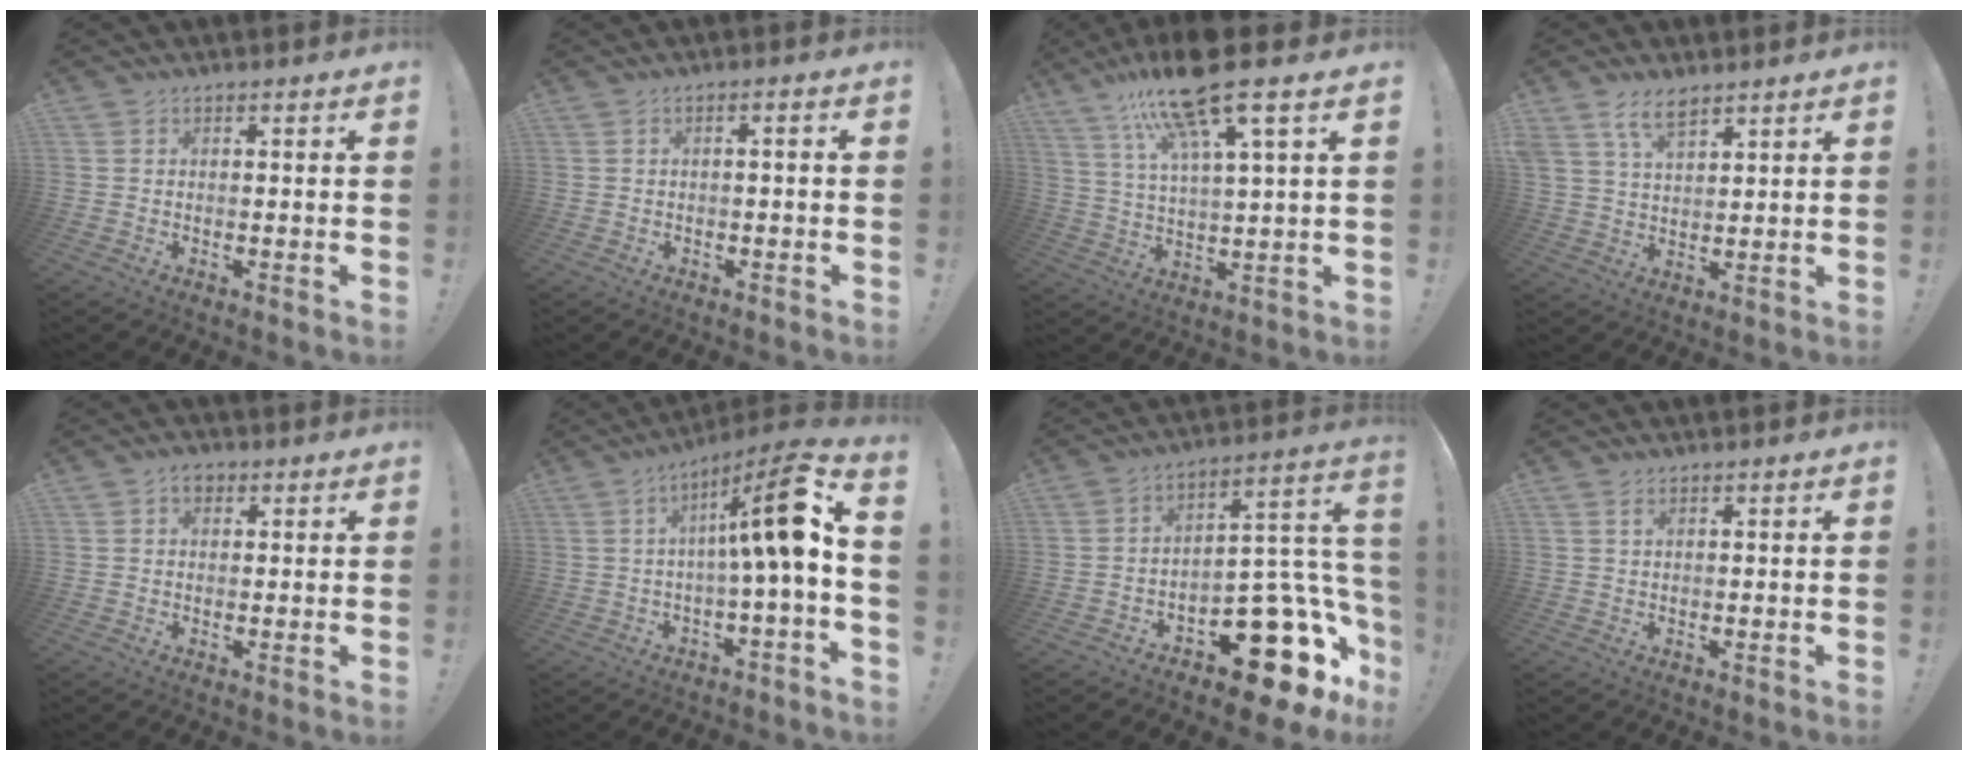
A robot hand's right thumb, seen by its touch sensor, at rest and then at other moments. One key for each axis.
{"total": 1.7, "fx": -1.0, "fy": 0.0, "fz": 1.4, "tx": -0.021, "ty": 0.003, "tz": -0.019}
{"total": 16.5, "fx": 10.8, "fy": 2.7, "fz": 12.2, "tx": -0.209, "ty": -0.056, "tz": 0.172}
{"total": 7.3, "fx": 5.2, "fy": 3.3, "fz": 4.0, "tx": -0.075, "ty": -0.015, "tz": 0.096}
{"total": 3.4, "fx": 1.6, "fy": 2.5, "fz": 1.7, "tx": -0.022, "ty": -0.003, "tz": 0.028}
{"total": 14.7, "fx": 2.4, "fy": 1.1, "fz": 14.4, "tx": -0.215, "ty": -0.012, "tz": 0.020}
{"total": 19.4, "fx": -10.4, "fy": 9.3, "fz": 13.5, "tx": -0.134, "ty": 0.053, "tz": -0.159}
{"total": 1.4, "fx": 0.9, "fy": 0.5, "fz": 1.0, "tx": -0.013, "ty": -0.003, "tz": 0.015}